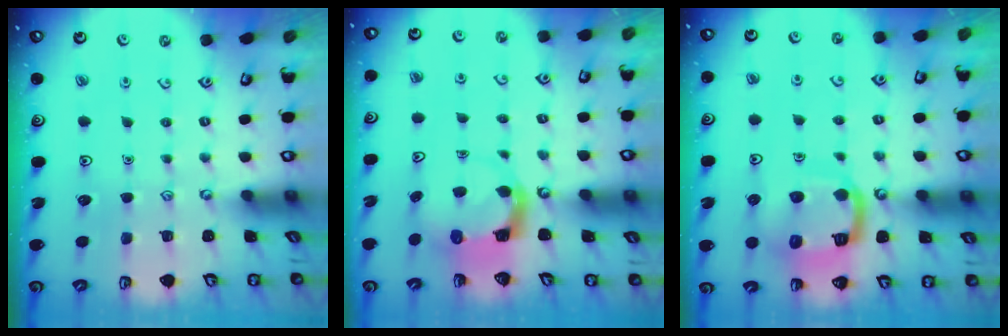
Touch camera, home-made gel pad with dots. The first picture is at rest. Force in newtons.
{"total": 4.0, "press": 4.0, "slide": 0.3}
{"total": 13.1, "press": 13.0, "slide": 1.6}